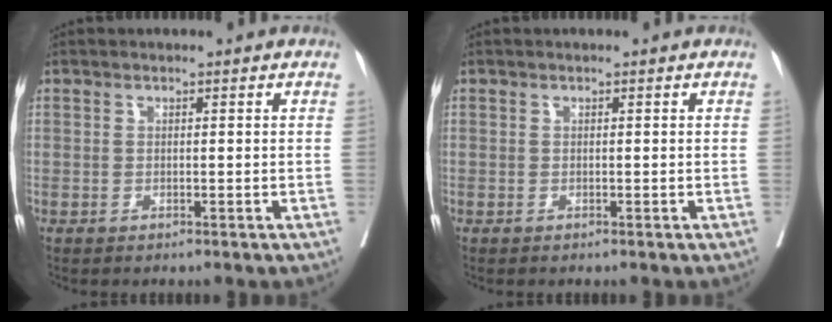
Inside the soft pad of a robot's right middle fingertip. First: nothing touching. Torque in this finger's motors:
{"motor_torque": [0.07, -0.04, -0.02, 0.00]}